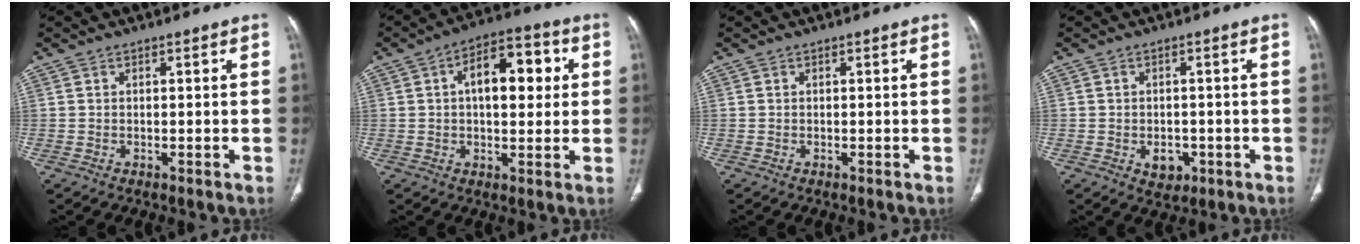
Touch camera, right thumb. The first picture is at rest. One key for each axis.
{"total": 12.4, "fx": 2.5, "fy": 6.6, "fz": 10.2, "tx": -0.124, "ty": 0.020, "tz": 0.032}
{"total": 0.0}
{"total": 3.8, "fx": -1.2, "fy": 2.8, "fz": 2.2, "tx": -0.017, "ty": 0.004, "tz": -0.007}